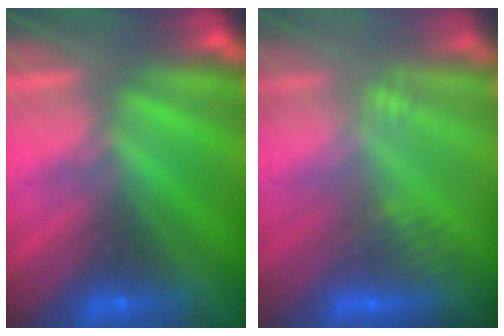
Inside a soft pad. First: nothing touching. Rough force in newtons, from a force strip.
{"total": 2.7}